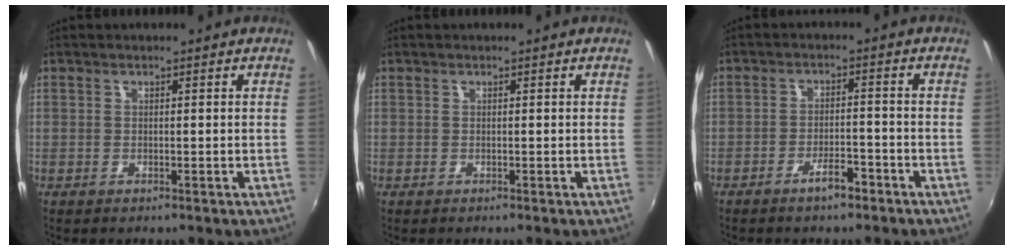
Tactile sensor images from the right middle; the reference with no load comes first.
{"total": 0.0}
{"total": 4.2, "force": [-3.1, 1.3, 2.5], "torque": [-0.054, 0.000, -0.048]}